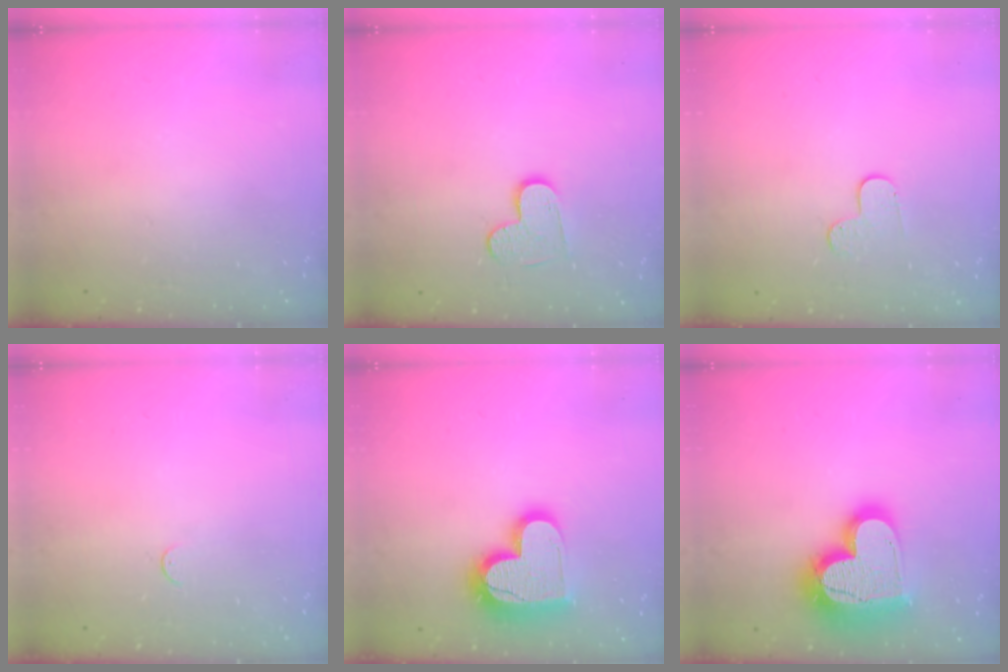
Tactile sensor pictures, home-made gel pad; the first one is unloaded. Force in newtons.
{"total": 6.3, "press": 6.3, "slide": 0.1}
{"total": 3.8, "press": 3.8, "slide": 0.4}
{"total": 2.7, "press": 2.7, "slide": 0.4}
{"total": 17.0, "press": 16.9, "slide": 1.3}
{"total": 23.6, "press": 23.5, "slide": 2.1}